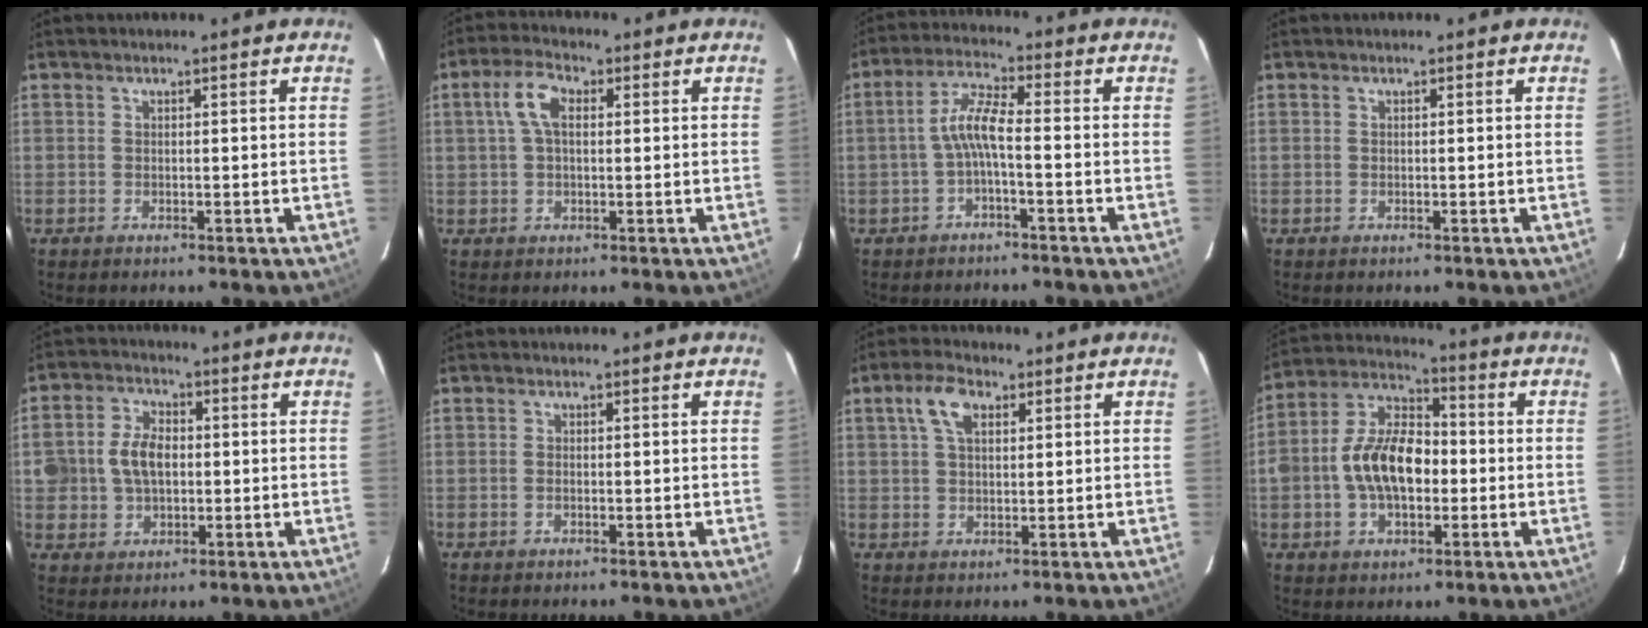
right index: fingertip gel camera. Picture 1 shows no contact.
{"total": 5.5, "force": [1.2, 2.8, 4.6], "torque": [-0.092, 0.017, 0.022]}
{"total": 5.1, "force": [-1.7, 0.6, 4.8], "torque": [-0.110, 0.014, -0.033]}
{"total": 0.0}
{"total": 7.9, "force": [0.2, 6.0, 5.2], "torque": [-0.109, 0.018, 0.011]}
{"total": 0.6, "force": [-0.2, 0.3, 0.5], "torque": [-0.010, 0.000, -0.004]}
{"total": 5.7, "force": [2.4, 3.0, 4.2], "torque": [-0.082, 0.017, 0.045]}
{"total": 14.0, "force": [-1.8, 8.4, 11.1], "torque": [-0.217, 0.024, -0.032]}